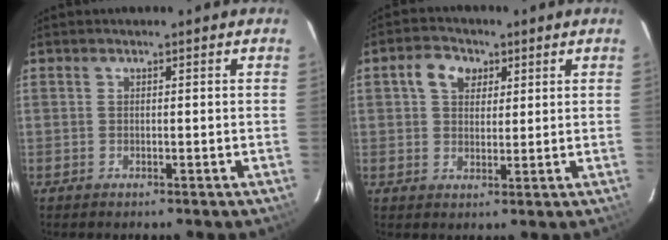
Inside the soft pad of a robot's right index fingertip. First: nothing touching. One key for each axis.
{"total": 5.4, "fx": 2.2, "fy": 4.0, "fz": 2.8, "tx": -0.047, "ty": 0.021, "tz": 0.038}